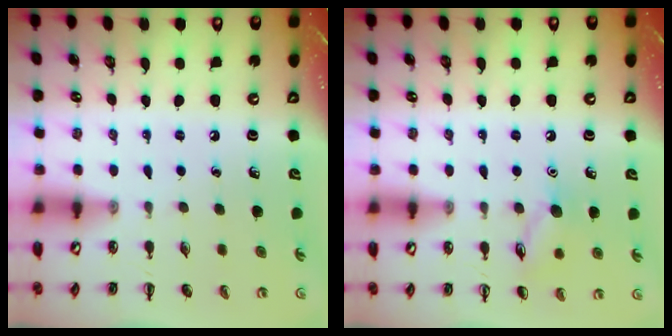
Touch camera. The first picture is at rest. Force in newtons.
{"total": 8.6, "press": 8.5, "slide": 0.8}